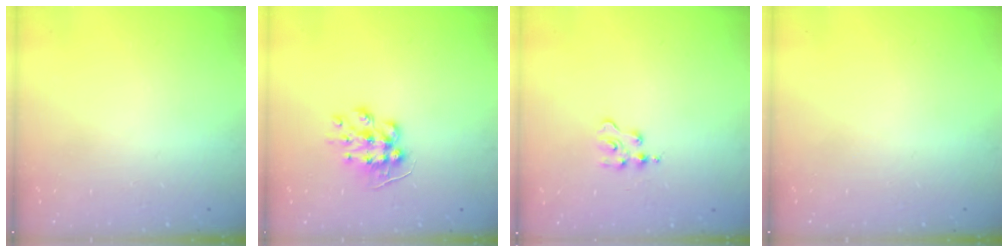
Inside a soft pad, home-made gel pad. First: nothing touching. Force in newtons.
{"total": 9.1, "press": 9.1, "slide": 0.2}
{"total": 2.3, "press": 2.3, "slide": 0.3}
{"total": 0.0}